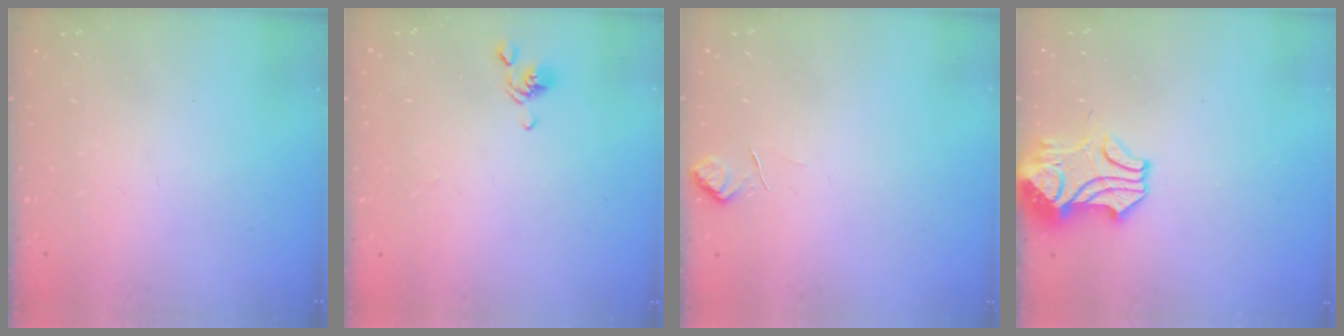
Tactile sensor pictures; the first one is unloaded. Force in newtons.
{"total": 2.6, "press": 2.5, "slide": 0.4}
{"total": 1.7, "press": 1.3, "slide": 1.0}
{"total": 3.9, "press": 3.7, "slide": 1.1}